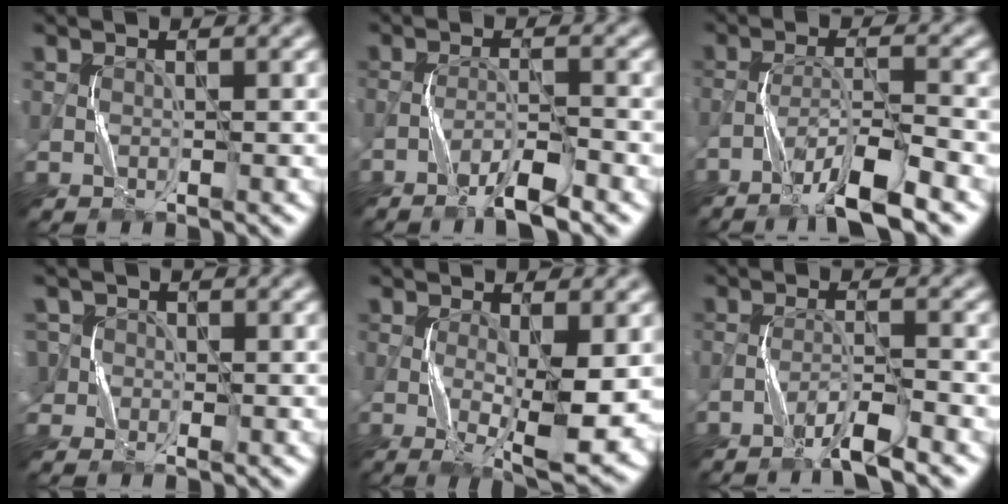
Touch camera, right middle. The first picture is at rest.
{"total": 3.7, "force": [-2.6, 0.3, 2.5], "torque": [-0.048, 0.006, -0.055]}
{"total": 6.1, "force": [-4.2, 0.8, 4.3], "torque": [-0.073, 0.004, -0.079]}
{"total": 3.2, "force": [0.1, 2.9, 1.2], "torque": [-0.016, 0.010, -0.015]}
{"total": 7.7, "force": [-1.3, 1.8, 7.3], "torque": [-0.126, -0.020, -0.013]}
{"total": 3.4, "force": [-2.5, 0.1, 2.3], "torque": [-0.040, 0.007, -0.056]}